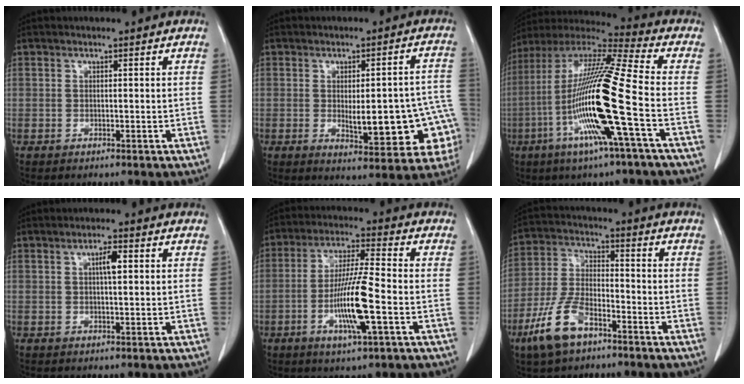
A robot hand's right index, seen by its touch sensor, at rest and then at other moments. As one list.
[{"total": 15.1, "force": [-3.2, 4.7, 14.0], "torque": [-0.120, 0.026, -0.021]}, {"total": 20.1, "force": [-5.3, -0.7, 19.4], "torque": [-0.395, -0.018, -0.115]}, {"total": 2.7, "force": [0.7, 0.5, 2.6], "torque": [-0.044, 0.005, 0.010]}, {"total": 11.3, "force": [-3.3, 0.3, 10.8], "torque": [-0.209, -0.012, -0.064]}, {"total": 10.3, "force": [-6.2, 4.4, 6.9], "torque": [-0.159, -0.001, -0.121]}]